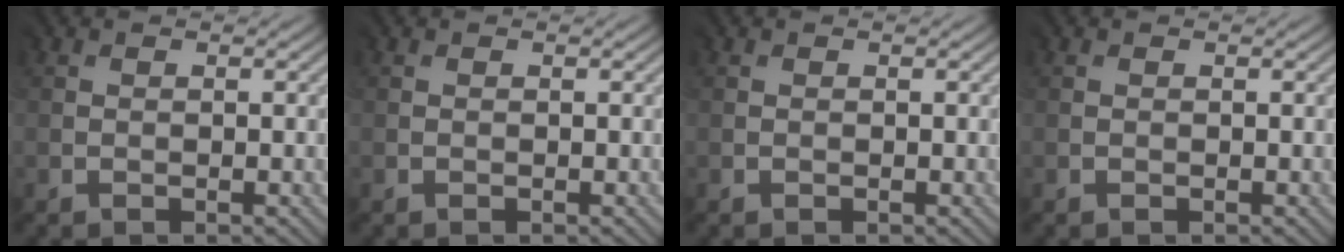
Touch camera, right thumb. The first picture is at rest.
{"total": 0.0}
{"total": 0.0}
{"total": 0.0}